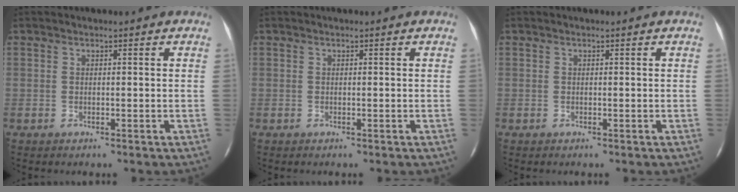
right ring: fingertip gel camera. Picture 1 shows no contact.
{"total": 0.0}
{"total": 0.0}